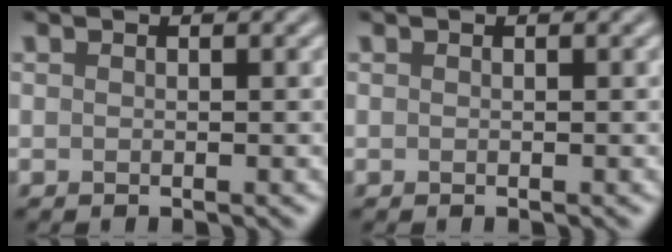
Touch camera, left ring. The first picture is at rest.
{"total": 0.0}